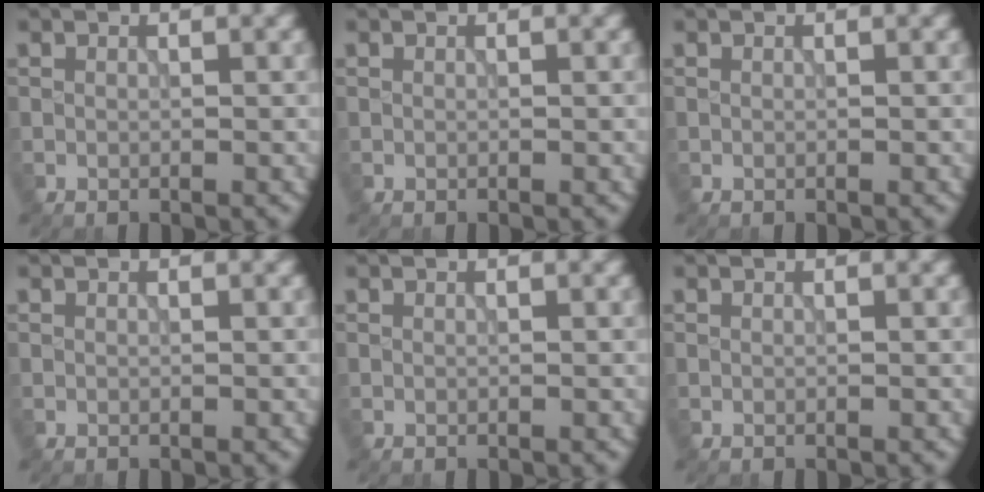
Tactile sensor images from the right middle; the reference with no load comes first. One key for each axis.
{"total": 0.0}
{"total": 0.0}
{"total": 0.0}
{"total": 0.0}
{"total": 0.0}